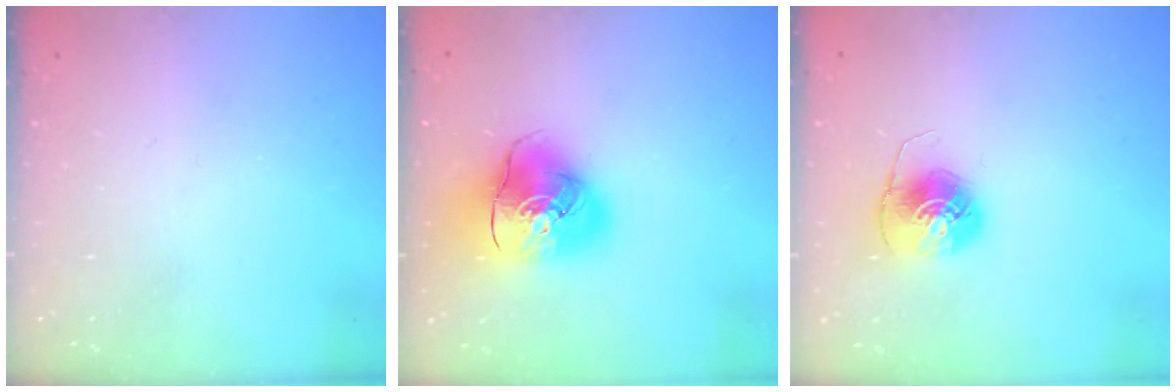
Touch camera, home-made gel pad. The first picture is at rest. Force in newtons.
{"total": 15.3, "press": 15.2, "slide": 2.2}
{"total": 7.9, "press": 7.9, "slide": 0.3}